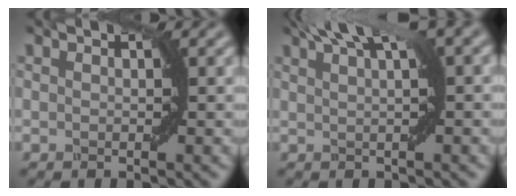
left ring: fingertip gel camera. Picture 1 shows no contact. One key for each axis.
{"total": 5.7, "fx": 3.2, "fy": 1.3, "fz": 4.5, "tx": -0.061, "ty": 0.029, "tz": 0.043}